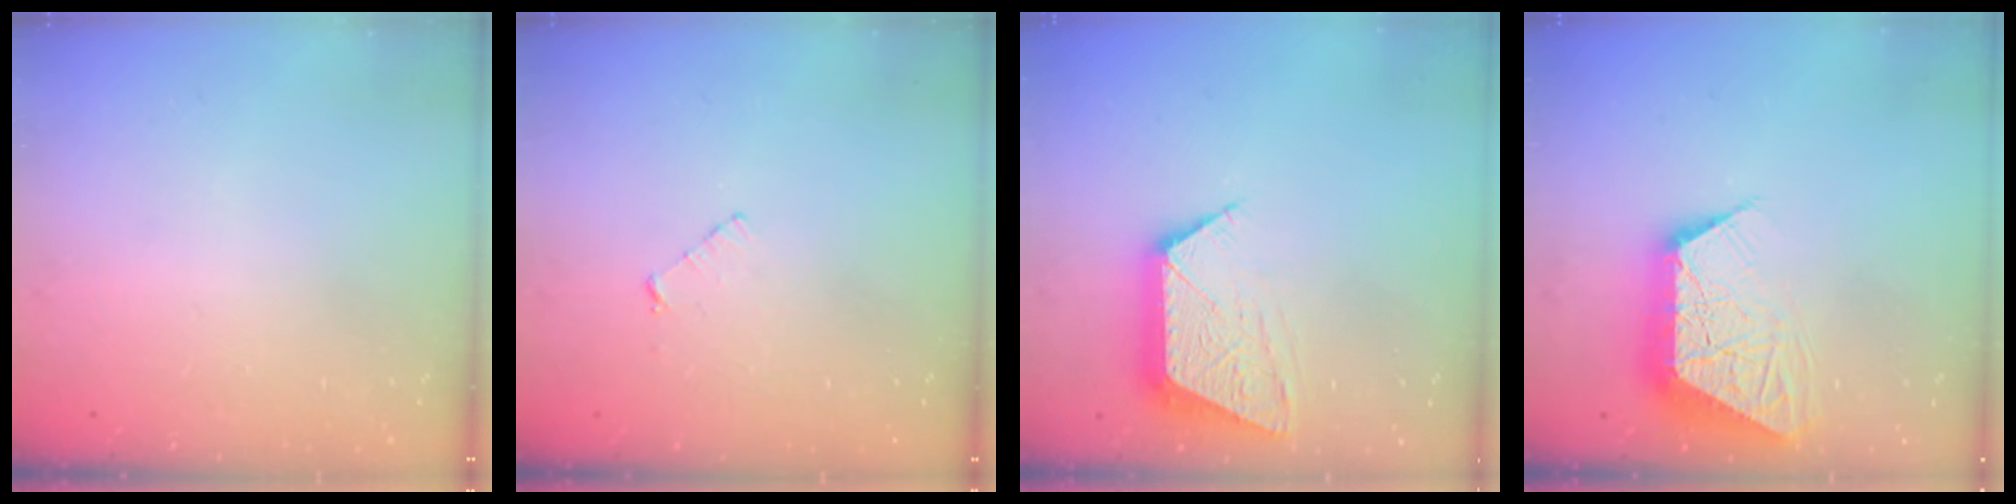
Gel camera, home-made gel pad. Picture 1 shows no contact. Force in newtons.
{"total": 3.4, "press": 3.4, "slide": 0.3}
{"total": 10.5, "press": 10.5, "slide": 0.7}
{"total": 13.6, "press": 13.5, "slide": 1.2}